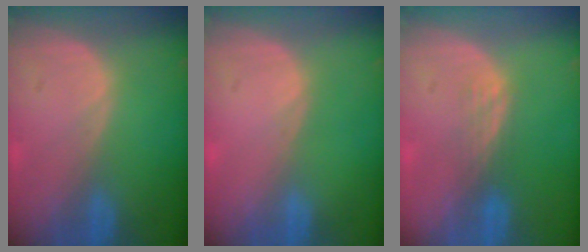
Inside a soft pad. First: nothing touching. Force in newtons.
{"total": 0.0}
{"total": 2.2, "press": 2.2, "slide": 0.2}